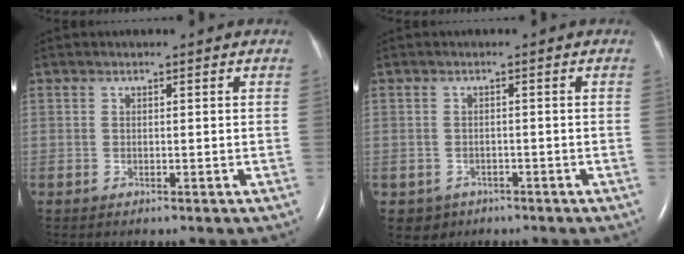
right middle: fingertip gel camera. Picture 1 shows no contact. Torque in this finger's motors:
{"motor_torque": [0.08, -0.06, -0.03, -0.01]}